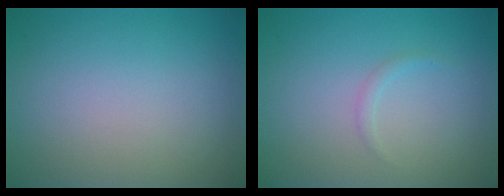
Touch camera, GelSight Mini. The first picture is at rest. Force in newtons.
{"total": 0.7, "press": 0.7, "slide": 0.1}